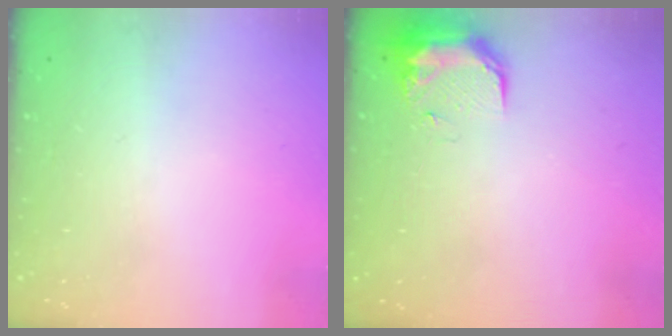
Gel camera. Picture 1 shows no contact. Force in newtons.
{"total": 8.8, "press": 8.7, "slide": 1.2}